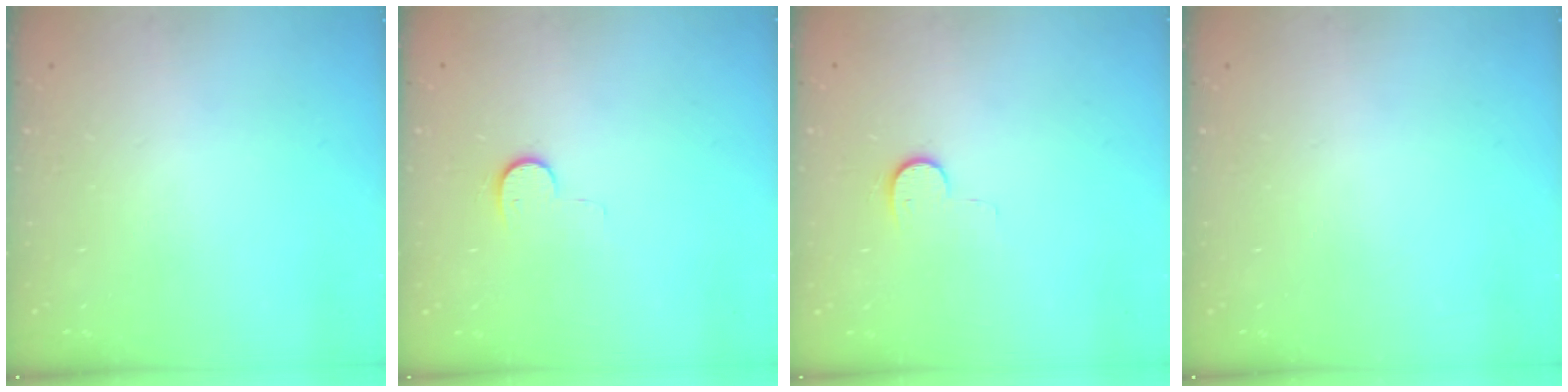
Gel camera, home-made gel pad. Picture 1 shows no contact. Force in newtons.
{"total": 6.2, "press": 6.2, "slide": 0.6}
{"total": 6.2, "press": 6.2, "slide": 0.6}
{"total": 0.0}